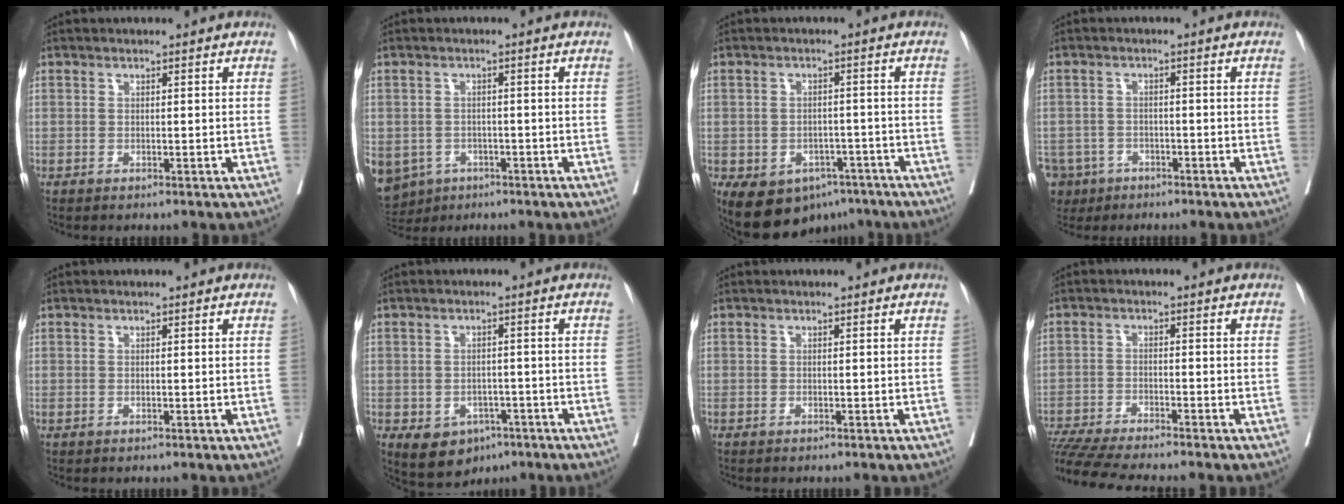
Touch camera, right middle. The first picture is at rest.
{"total": 12.5, "force": [-6.6, 9.8, 4.3], "torque": [-0.133, -0.010, -0.085]}
{"total": 12.8, "force": [-7.7, 8.2, 6.0], "torque": [-0.119, 0.008, -0.104]}
{"total": 9.8, "force": [-5.7, 7.5, 2.5], "torque": [-0.082, -0.007, -0.090]}
{"total": 0.0}
{"total": 7.7, "force": [-3.9, 5.6, 3.5], "torque": [-0.058, 0.007, -0.048]}
{"total": 0.0}
{"total": 11.8, "force": [-10.6, -0.4, 5.2], "torque": [-0.080, -0.017, -0.176]}